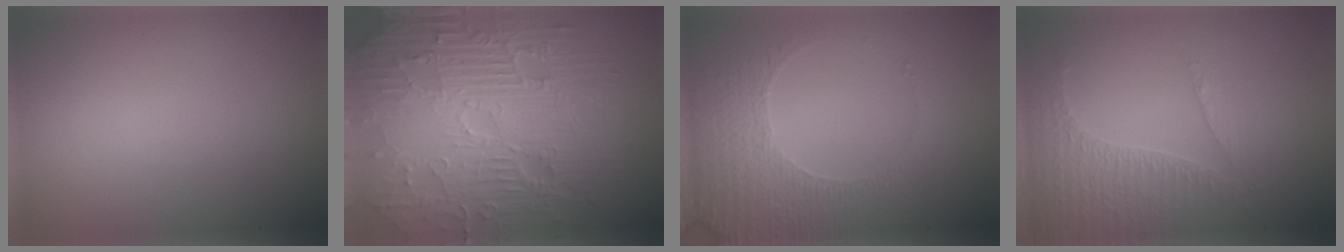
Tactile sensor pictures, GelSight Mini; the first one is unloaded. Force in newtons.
{"total": 11.4, "press": 7.4, "slide": 8.7}
{"total": 4.7, "press": 3.5, "slide": 3.1}
{"total": 4.2, "press": 3.0, "slide": 2.9}